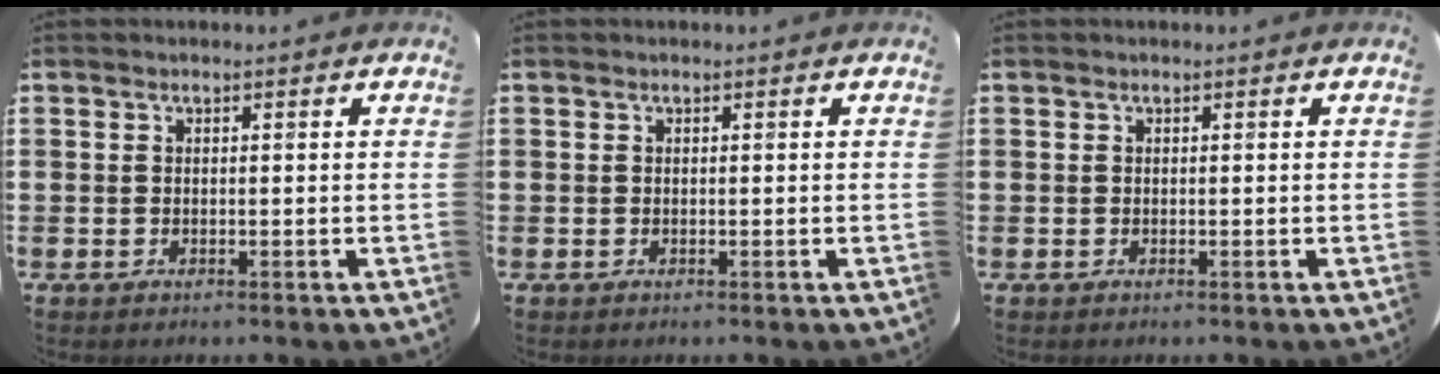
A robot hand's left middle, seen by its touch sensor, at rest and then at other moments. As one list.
[{"total": 0.0}, {"total": 0.0}]